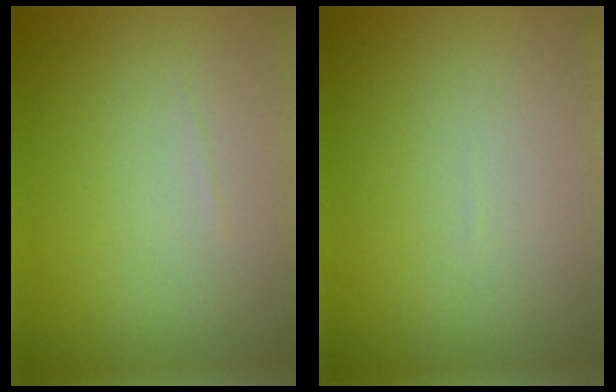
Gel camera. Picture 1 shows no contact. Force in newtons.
{"total": 0.0}